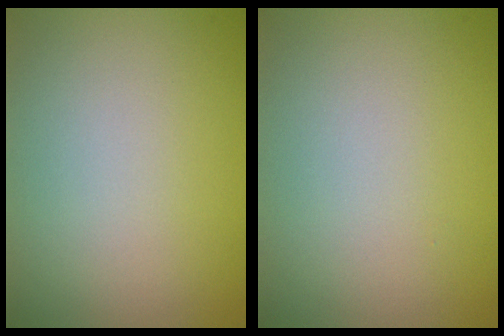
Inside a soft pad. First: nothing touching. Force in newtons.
{"total": 0.0}